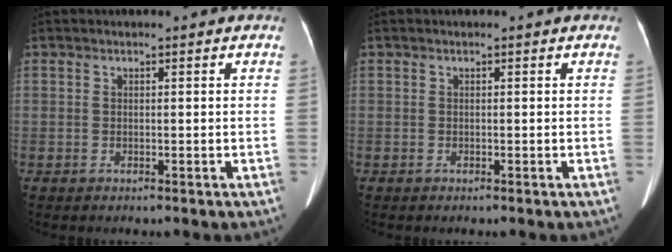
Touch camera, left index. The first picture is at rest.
{"total": 0.0}